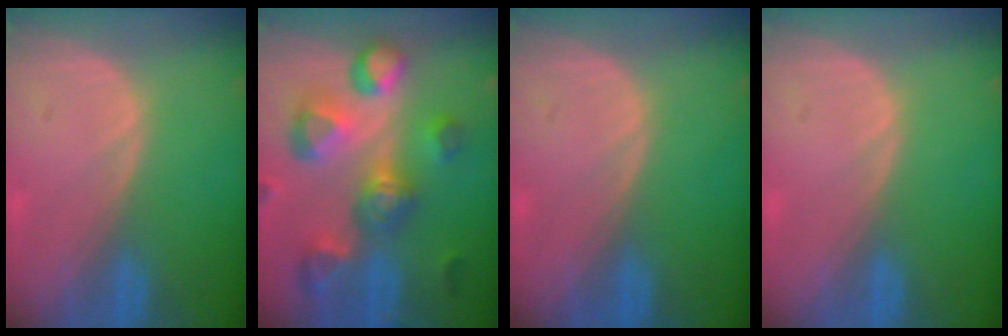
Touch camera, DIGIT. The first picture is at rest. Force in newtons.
{"total": 11.2, "press": 10.0, "slide": 5.0}
{"total": 0.0}
{"total": 0.0}